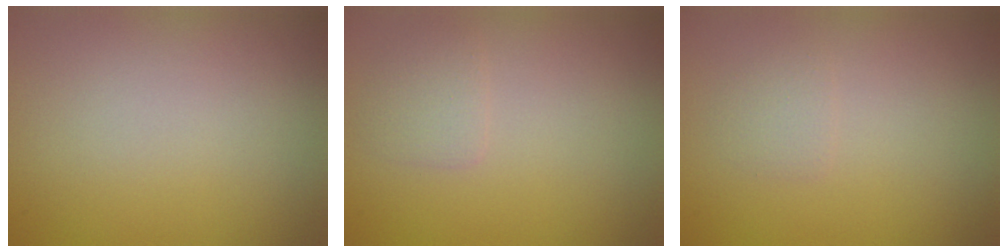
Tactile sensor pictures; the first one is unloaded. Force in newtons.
{"total": 1.3, "press": 1.3, "slide": 0.1}
{"total": 0.9, "press": 0.9, "slide": 0.1}